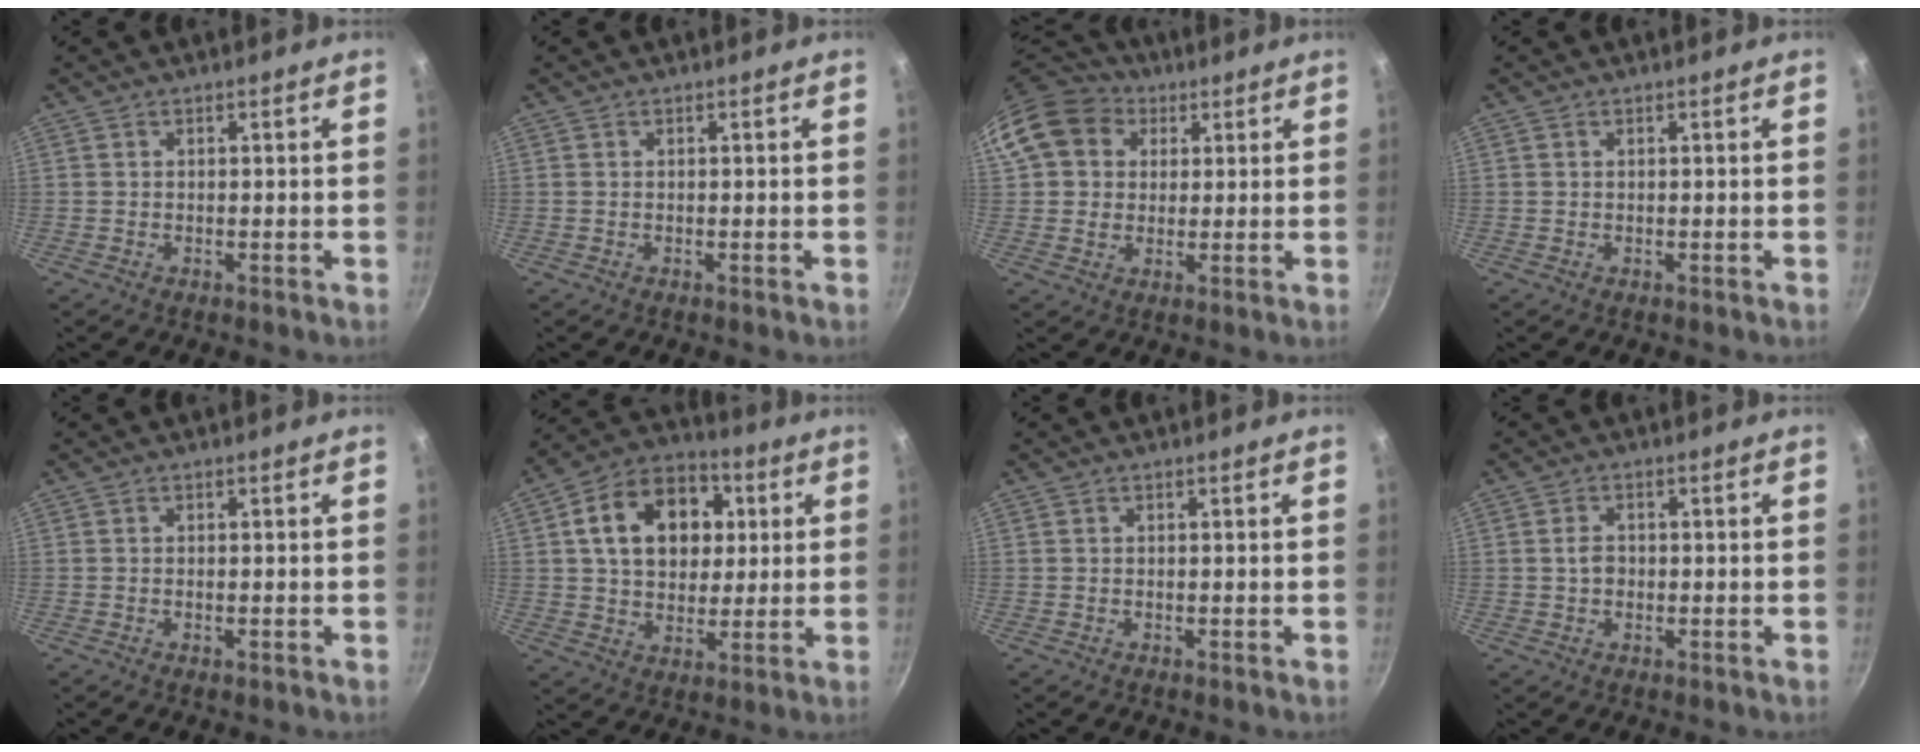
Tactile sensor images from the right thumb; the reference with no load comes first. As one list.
[{"total": 0.0}, {"total": 14.5, "force": [5.1, 12.1, 6.2], "torque": [-0.105, 0.018, 0.083]}, {"total": 0.0}, {"total": 0.8, "force": [-0.3, 0.3, 0.7], "torque": [-0.011, 0.001, -0.004]}, {"total": 17.5, "force": [4.1, 12.8, 11.1], "torque": [-0.148, 0.017, 0.058]}, {"total": 0.0}, {"total": 2.5, "force": [-0.2, 1.9, 1.6], "torque": [-0.020, 0.007, -0.004]}]